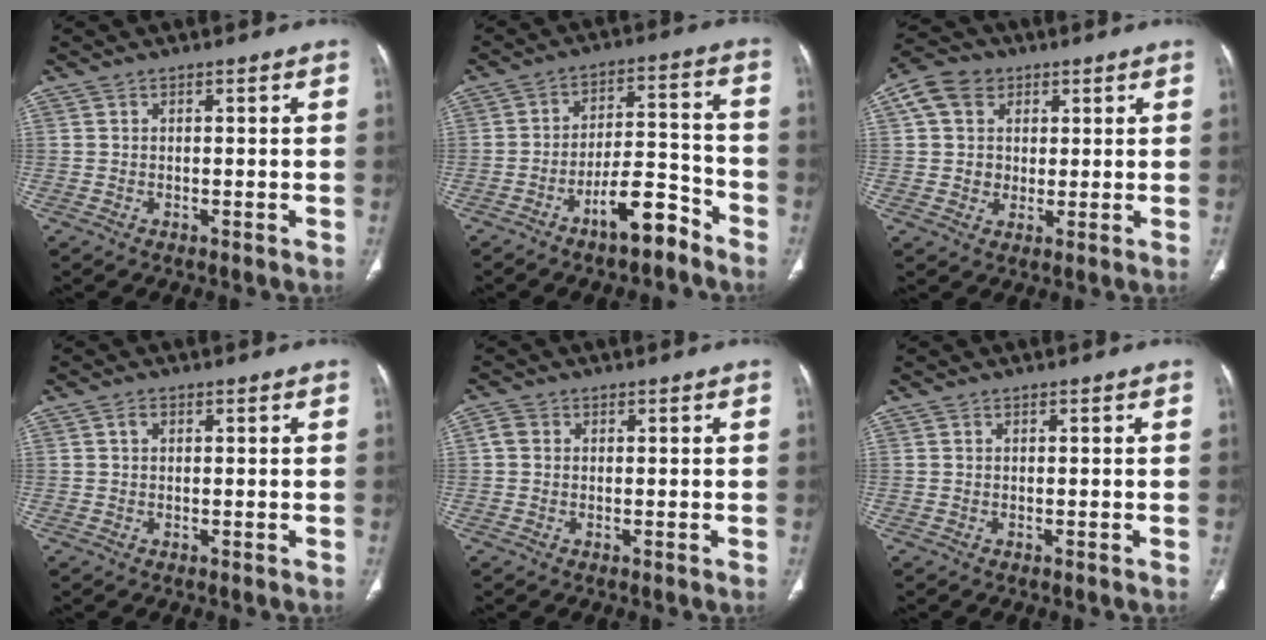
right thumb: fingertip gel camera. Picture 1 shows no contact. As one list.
[{"total": 12.0, "force": [-8.1, 3.8, 7.9], "torque": [-0.127, 0.080, -0.138]}, {"total": 9.1, "force": [3.1, 7.6, 4.0], "torque": [-0.058, 0.003, 0.052]}, {"total": 1.2, "force": [0.4, 0.8, 0.8], "torque": [-0.012, 0.005, 0.007]}, {"total": 1.9, "force": [0.2, 1.6, 0.9], "torque": [-0.013, 0.005, 0.001]}, {"total": 0.0}]